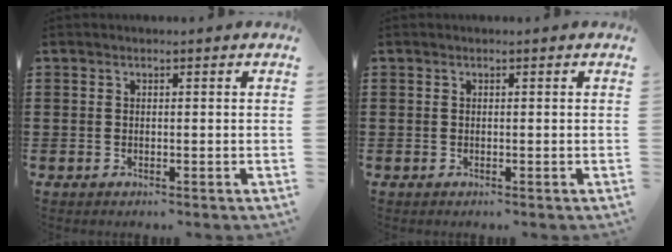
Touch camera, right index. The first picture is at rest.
{"total": 0.0}